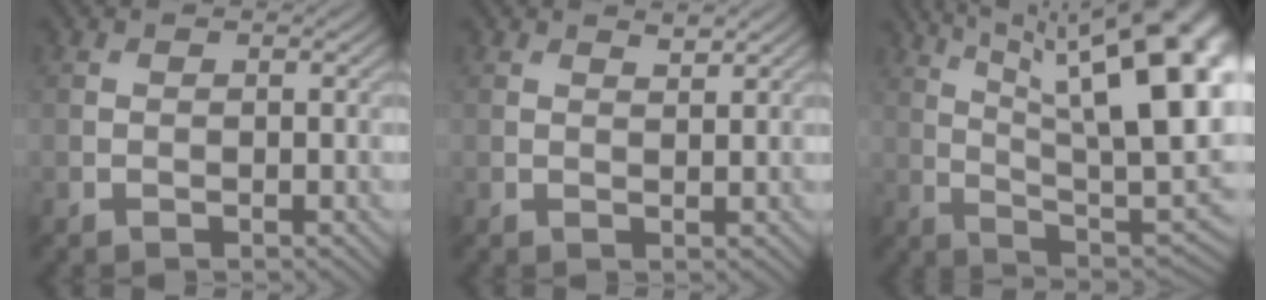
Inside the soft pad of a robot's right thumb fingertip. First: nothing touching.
{"total": 1.2, "force": [1.0, 0.2, 0.6], "torque": [-0.015, -0.002, 0.019]}
{"total": 21.1, "force": [7.8, 7.3, 18.2], "torque": [-0.262, 0.042, 0.123]}